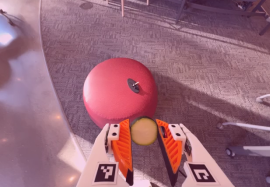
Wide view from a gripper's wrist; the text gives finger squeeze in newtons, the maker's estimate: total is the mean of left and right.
{"total": 5.0, "left": 4.7, "right": 5.3}